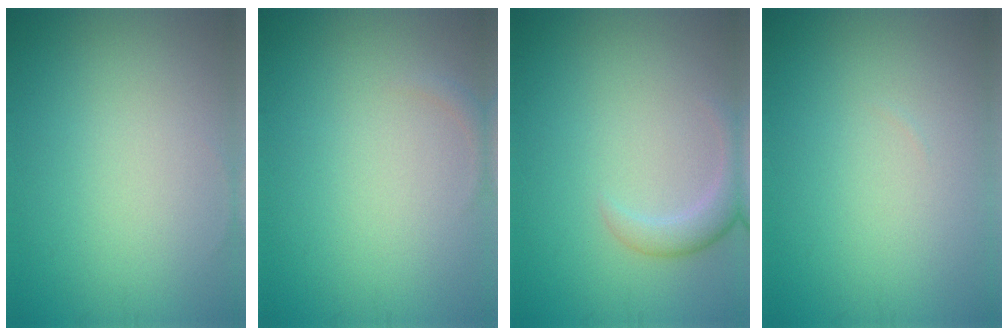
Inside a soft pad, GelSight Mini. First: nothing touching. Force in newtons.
{"total": 0.7, "press": 0.7, "slide": 0.1}
{"total": 2.5, "press": 2.5, "slide": 0.2}
{"total": 0.0}